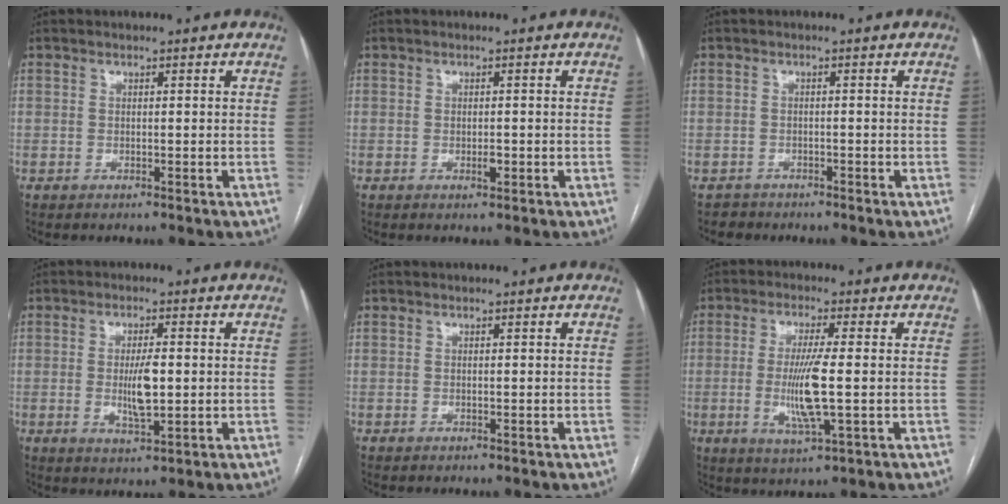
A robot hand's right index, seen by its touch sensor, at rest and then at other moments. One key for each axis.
{"total": 1.2, "fx": -0.4, "fy": 0.4, "fz": 1.1, "tx": -0.019, "ty": -0.001, "tz": -0.005}
{"total": 1.7, "fx": -1.3, "fy": 0.9, "fz": -0.8, "tx": 0.008, "ty": 0.003, "tz": -0.026}
{"total": 5.5, "fx": -0.3, "fy": 1.2, "fz": 5.4, "tx": -0.100, "ty": -0.007, "tz": -0.003}
{"total": 0.0}
{"total": 8.2, "fx": -0.9, "fy": 0.3, "fz": 8.1, "tx": -0.164, "ty": -0.013, "tz": -0.018}